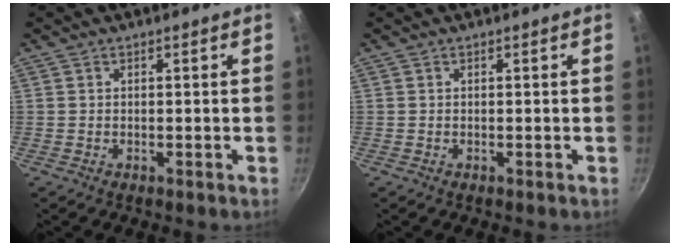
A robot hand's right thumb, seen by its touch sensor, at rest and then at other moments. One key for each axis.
{"total": 0.0}